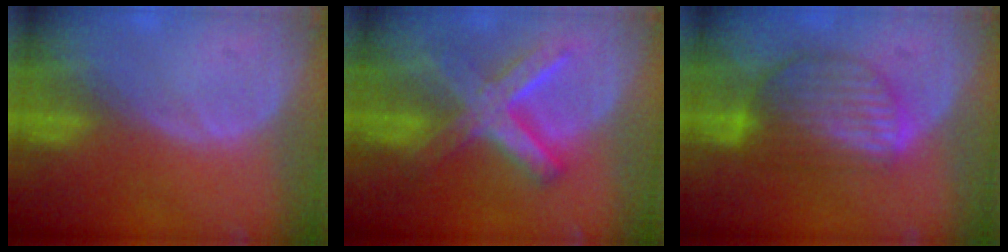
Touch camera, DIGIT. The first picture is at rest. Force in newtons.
{"total": 8.6, "press": 8.6, "slide": 0.7}
{"total": 8.1, "press": 7.3, "slide": 3.6}